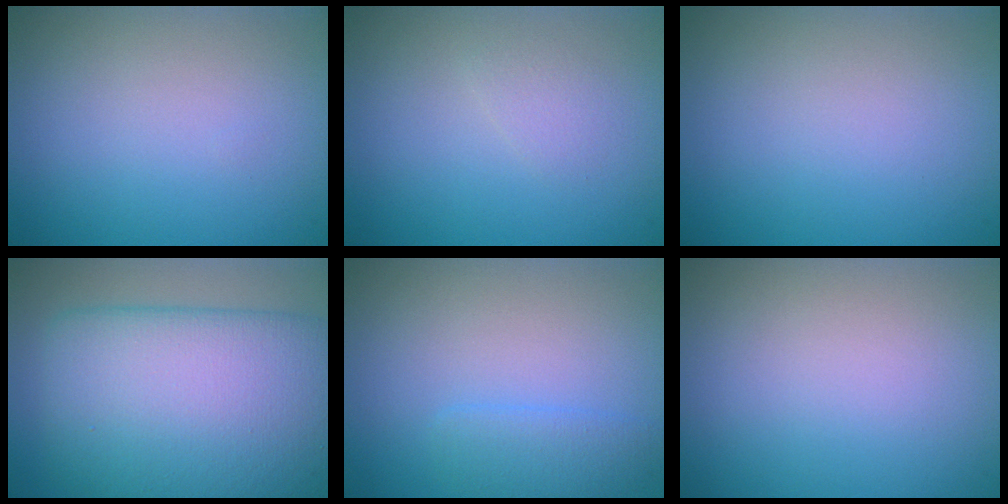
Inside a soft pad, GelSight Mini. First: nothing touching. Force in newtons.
{"total": 0.9, "press": 0.9, "slide": 0.0}
{"total": 0.0}
{"total": 12.1, "press": 12.1, "slide": 0.3}
{"total": 1.9, "press": 1.9, "slide": 0.2}
{"total": 0.0}